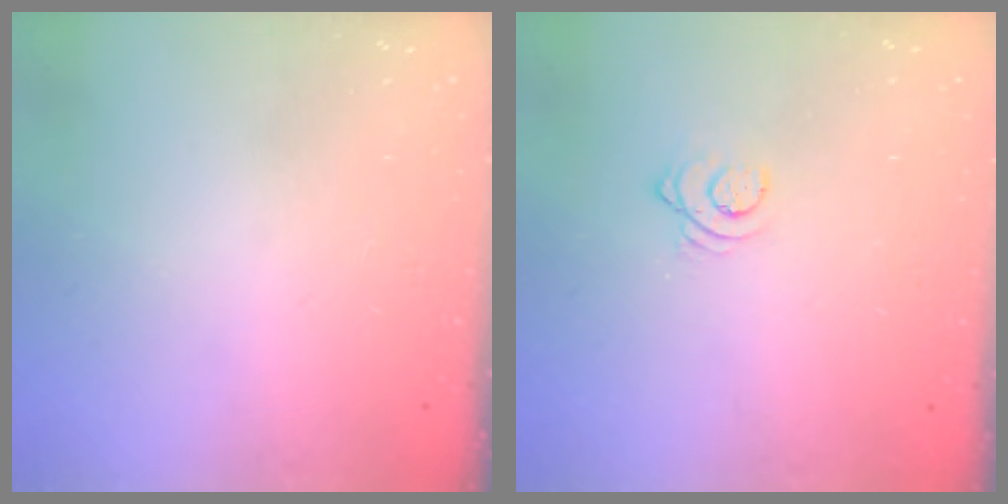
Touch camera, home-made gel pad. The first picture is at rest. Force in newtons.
{"total": 2.6, "press": 2.6, "slide": 0.3}